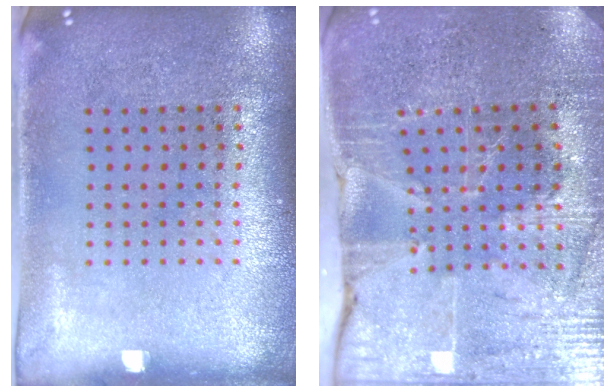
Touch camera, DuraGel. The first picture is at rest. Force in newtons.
{"total": 3.4, "press": 3.3, "slide": 0.4}